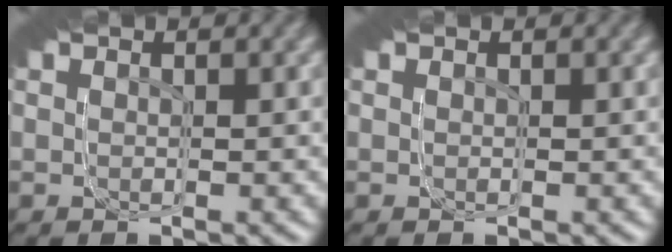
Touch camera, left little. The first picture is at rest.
{"total": 0.0}